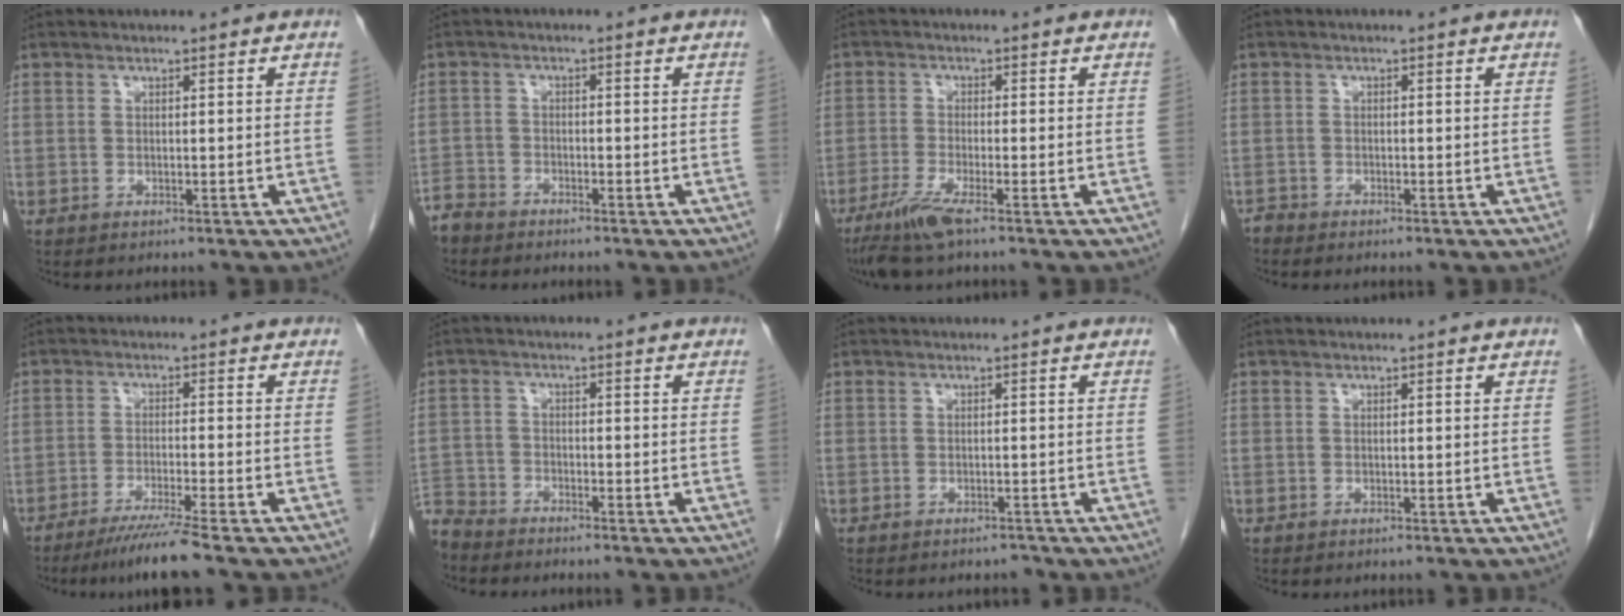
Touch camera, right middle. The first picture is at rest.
{"total": 3.4, "force": [-3.2, 1.1, 0.0], "torque": [0.001, -0.003, -0.063]}
{"total": 5.2, "force": [-3.5, 0.1, 3.9], "torque": [-0.085, -0.016, -0.071]}
{"total": 1.0, "force": [-0.9, 0.1, -0.2], "torque": [0.005, -0.002, -0.019]}
{"total": 6.2, "force": [-4.9, -1.7, 3.4], "torque": [-0.057, -0.023, -0.089]}
{"total": 5.3, "force": [-5.1, 1.2, 0.3], "torque": [0.003, -0.010, -0.102]}
{"total": 0.9, "force": [-0.8, 0.2, 0.0], "torque": [0.000, -0.002, -0.012]}
{"total": 0.0}